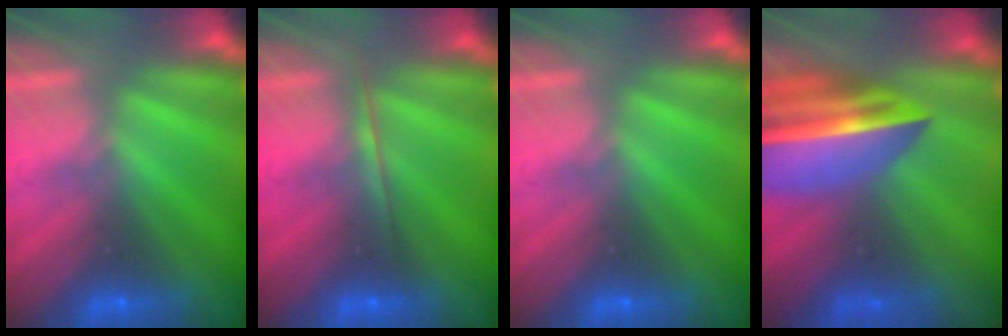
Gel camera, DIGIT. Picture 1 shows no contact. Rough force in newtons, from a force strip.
{"total": 1.7}
{"total": 0.0}
{"total": 5.6}